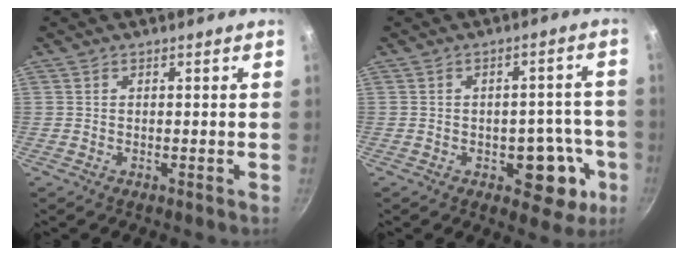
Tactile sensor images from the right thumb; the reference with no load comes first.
{"total": 10.3, "force": [-3.5, 6.3, 7.4], "torque": [-0.033, 0.026, -0.040]}